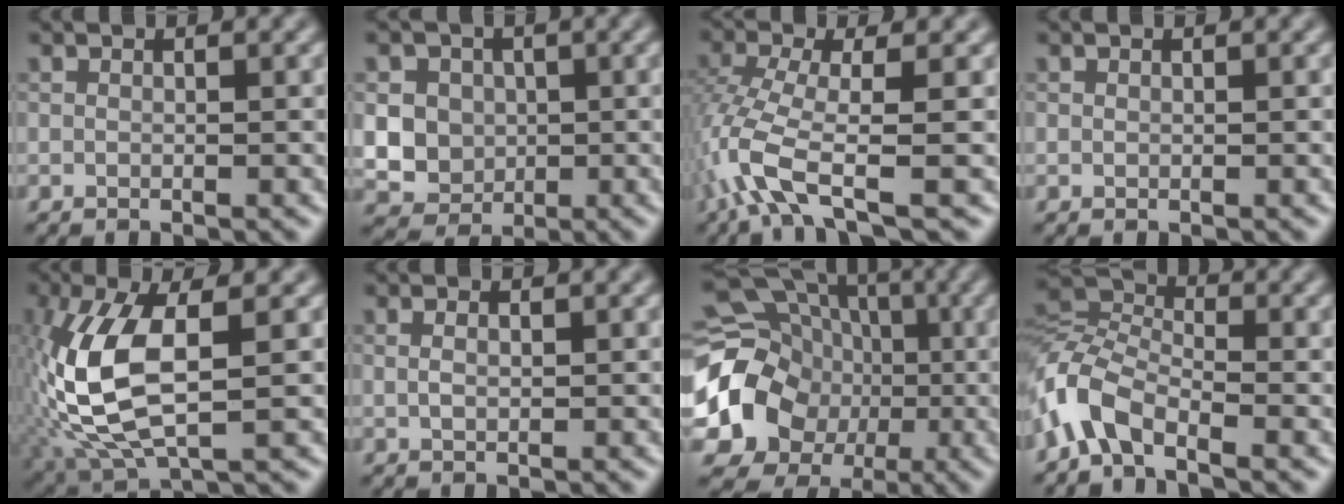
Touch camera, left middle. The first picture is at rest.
{"total": 7.3, "force": [1.0, 6.7, 2.9], "torque": [-0.060, 0.021, 0.005]}
{"total": 6.2, "force": [-2.8, 1.6, 5.2], "torque": [-0.123, -0.009, -0.065]}
{"total": 0.0}
{"total": 9.9, "force": [0.1, 4.2, 8.9], "torque": [-0.211, -0.002, 0.003]}
{"total": 0.9, "force": [0.3, 0.4, 0.8], "torque": [-0.019, 0.001, 0.005]}
{"total": 16.9, "force": [-1.4, 15.0, 7.5], "torque": [-0.156, -0.014, -0.047]}
{"total": 4.9, "force": [-3.2, 2.3, 3.0], "torque": [-0.066, 0.005, -0.081]}